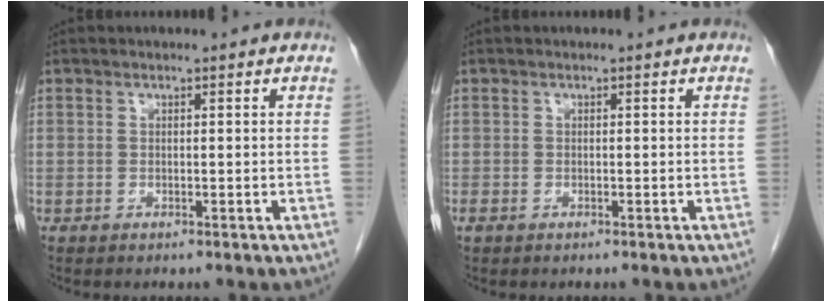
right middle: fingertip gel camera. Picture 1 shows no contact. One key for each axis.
{"total": 0.8, "fx": -0.5, "fy": 0.4, "fz": 0.4, "tx": -0.017, "ty": -0.001, "tz": -0.006}